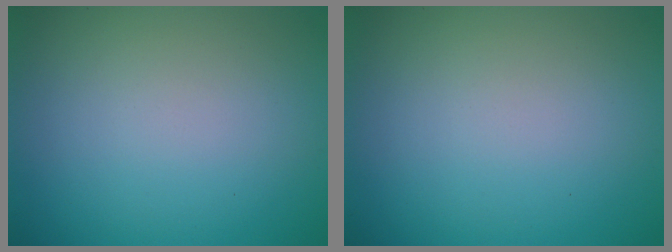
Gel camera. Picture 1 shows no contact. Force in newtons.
{"total": 0.0}